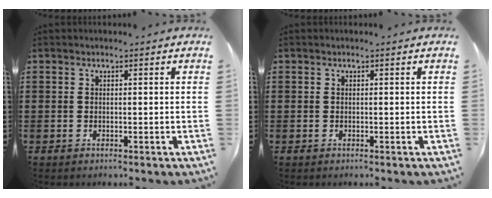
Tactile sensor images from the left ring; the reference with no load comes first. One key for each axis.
{"total": 0.0}